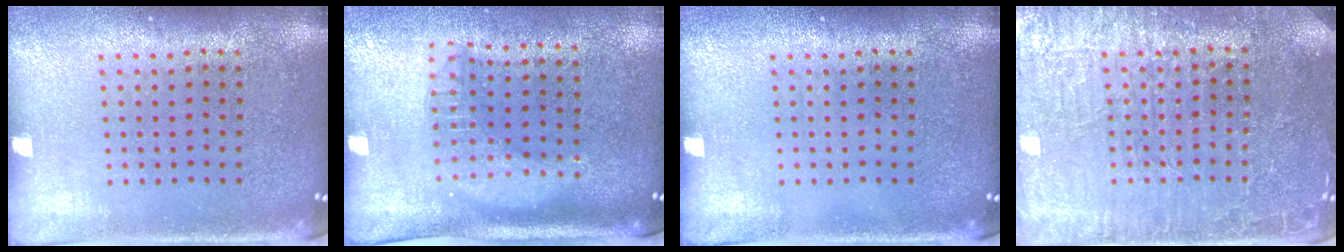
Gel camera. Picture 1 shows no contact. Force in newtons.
{"total": 1.8, "press": 1.5, "slide": 1.0}
{"total": 0.0}
{"total": 4.1, "press": 3.9, "slide": 1.1}